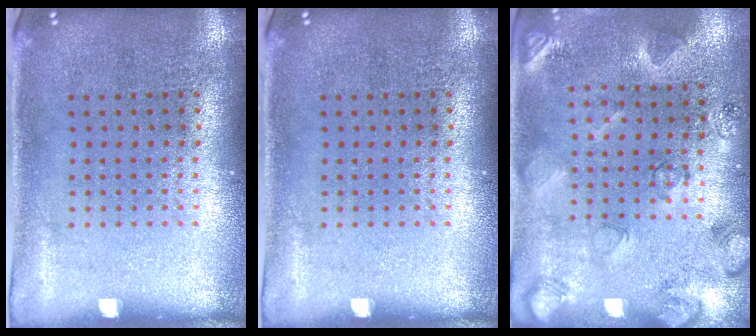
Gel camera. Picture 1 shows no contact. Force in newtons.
{"total": 0.0}
{"total": 2.2, "press": 2.1, "slide": 0.7}